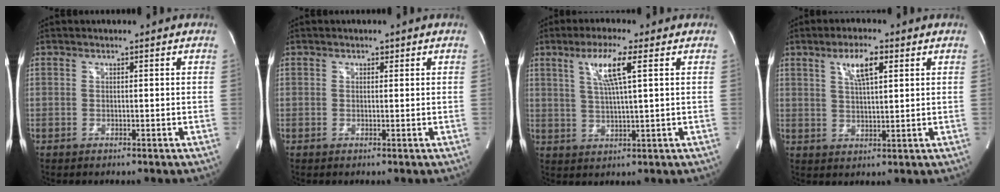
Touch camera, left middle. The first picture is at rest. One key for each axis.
{"total": 0.7, "fx": 0.4, "fy": 0.6, "fz": 0.2, "tx": 0.002, "ty": 0.001, "tz": 0.004}
{"total": 6.9, "fx": 2.8, "fy": 0.0, "fz": 6.3, "tx": -0.120, "ty": 0.000, "tz": 0.055}
{"total": 5.8, "fx": 2.8, "fy": 1.3, "fz": 4.9, "tx": -0.091, "ty": 0.005, "tz": 0.051}